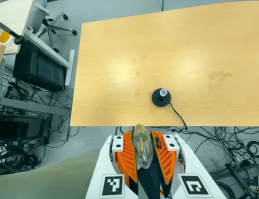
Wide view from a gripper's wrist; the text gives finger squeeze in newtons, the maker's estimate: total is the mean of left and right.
{"total": 19.9, "left": 21.1, "right": 18.7}